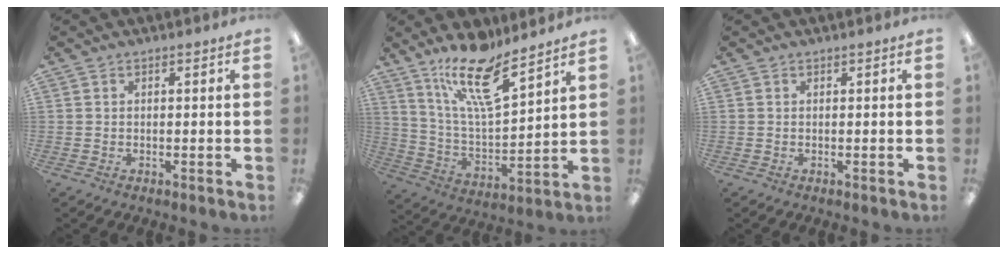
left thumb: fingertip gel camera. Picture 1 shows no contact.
{"total": 17.0, "force": [12.2, 4.9, 10.9], "torque": [-0.197, -0.066, 0.207]}
{"total": 0.0}